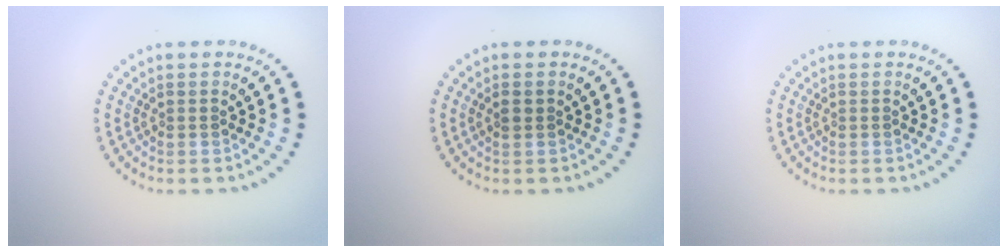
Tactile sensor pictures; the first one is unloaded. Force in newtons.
{"total": 0.9, "press": 0.8, "slide": 0.4}
{"total": 0.0}